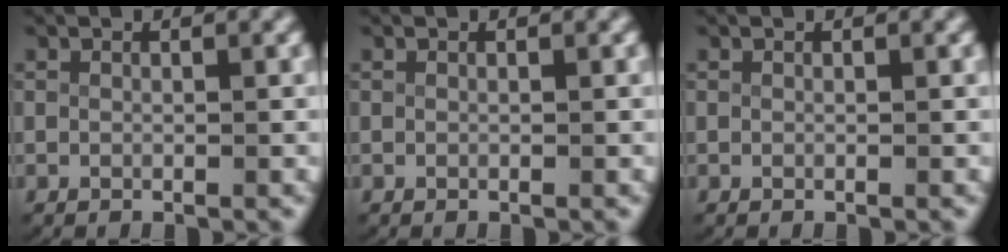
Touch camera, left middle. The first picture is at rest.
{"total": 0.0}
{"total": 0.0}